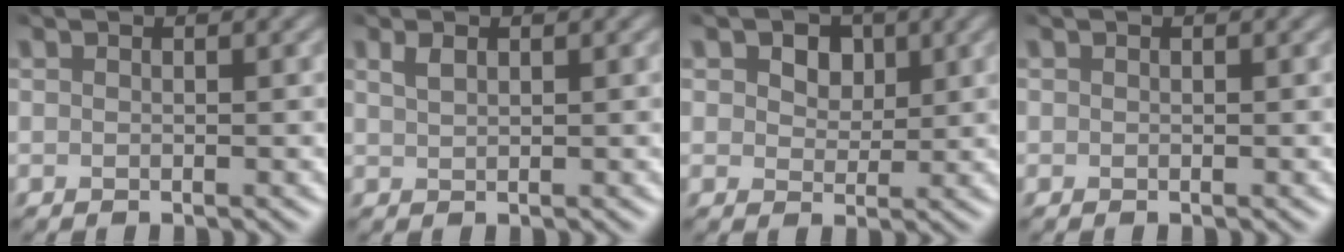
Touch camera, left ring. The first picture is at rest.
{"total": 0.0}
{"total": 1.4, "force": [0.2, 1.4, 0.4], "torque": [-0.021, -0.001, 0.005]}
{"total": 0.7, "force": [-0.3, -0.3, -0.5], "torque": [0.001, -0.001, 0.005]}